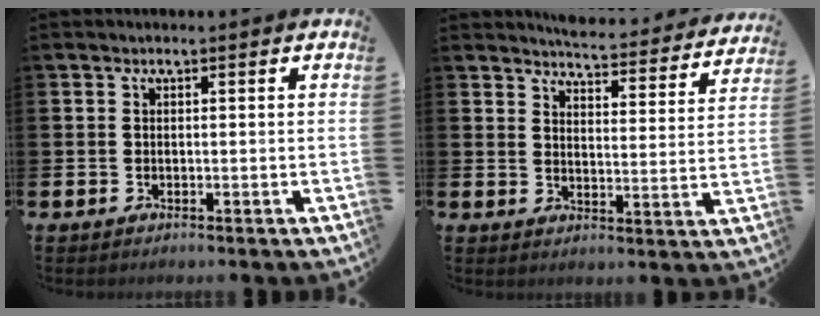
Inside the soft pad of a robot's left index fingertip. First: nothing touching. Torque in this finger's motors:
{"motor_torque": [1.07, -1.07, 0.12, 0.06]}